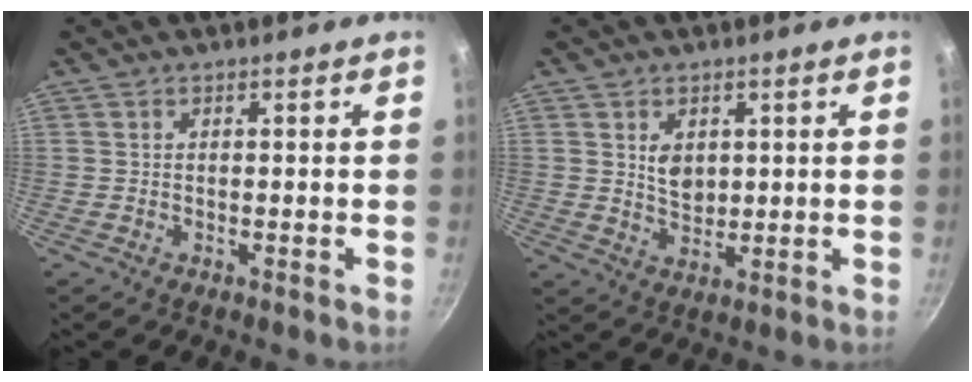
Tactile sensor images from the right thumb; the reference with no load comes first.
{"total": 4.6, "force": [1.3, 3.3, 3.0], "torque": [-0.032, -0.012, 0.031]}